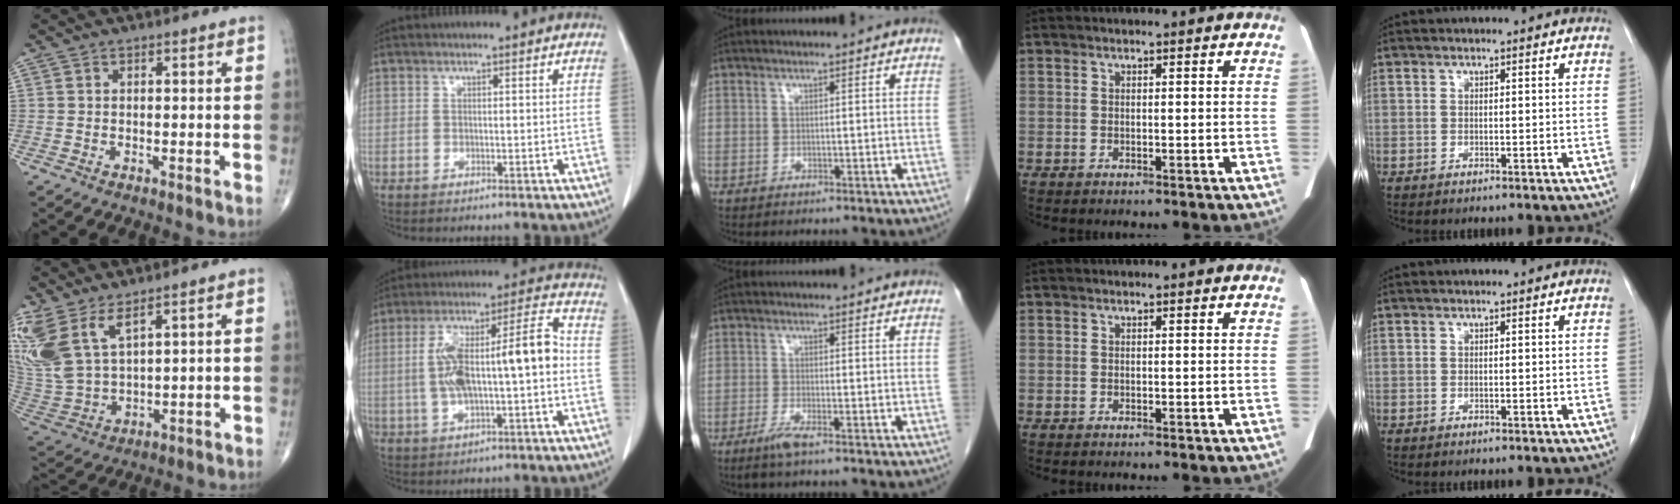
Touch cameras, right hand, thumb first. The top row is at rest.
{"thumb": {"total": 13.5, "force": [7.8, 5.7, 9.5], "torque": [-0.222, -0.034, 0.178]}, "index": {"total": 13.9, "force": [-0.6, 3.1, 13.5], "torque": [-0.237, 0.038, -0.007]}, "middle": {"total": 2.4, "force": [-1.6, -0.2, 1.8], "torque": [-0.041, -0.006, -0.036]}}